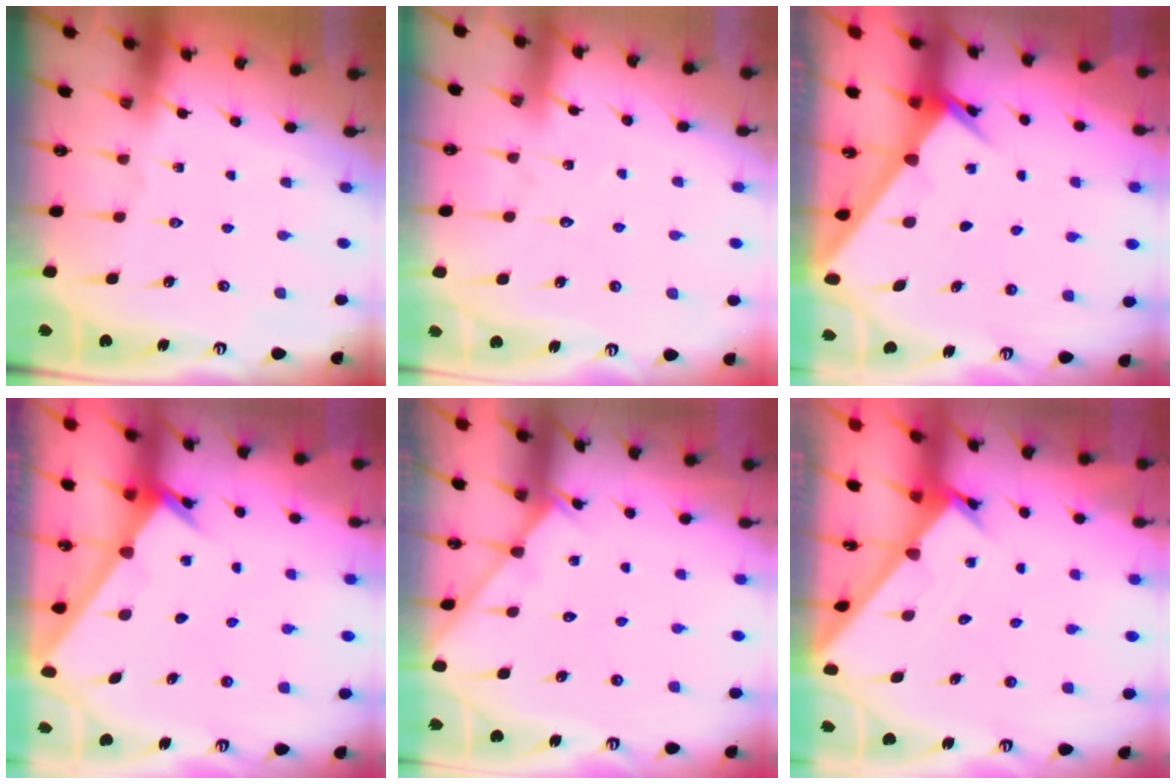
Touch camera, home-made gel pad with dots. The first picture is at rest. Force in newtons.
{"total": 3.7, "press": 3.7, "slide": 0.4}
{"total": 2.4, "press": 2.4, "slide": 0.3}
{"total": 2.6, "press": 2.6, "slide": 0.2}
{"total": 3.1, "press": 3.1, "slide": 0.3}
{"total": 1.7, "press": 1.7, "slide": 0.1}